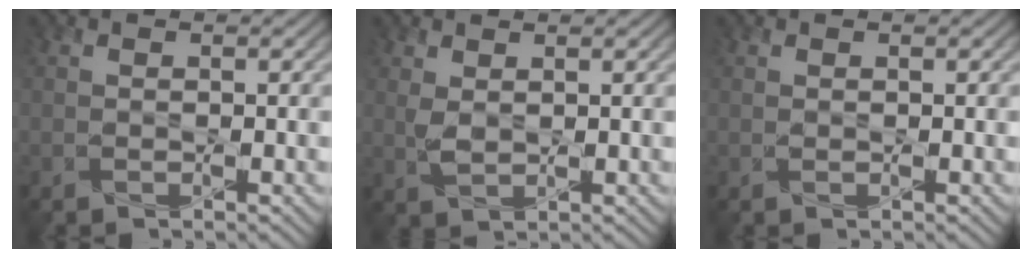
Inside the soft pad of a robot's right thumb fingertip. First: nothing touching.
{"total": 1.8, "force": [0.7, 1.0, 1.4], "torque": [-0.041, -0.002, 0.018]}
{"total": 0.0}